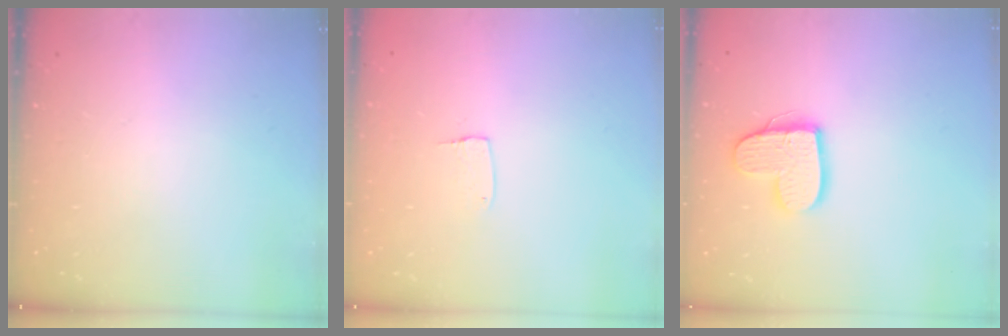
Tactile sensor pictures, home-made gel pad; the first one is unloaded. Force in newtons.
{"total": 4.3, "press": 4.3, "slide": 0.4}
{"total": 11.5, "press": 11.5, "slide": 0.6}